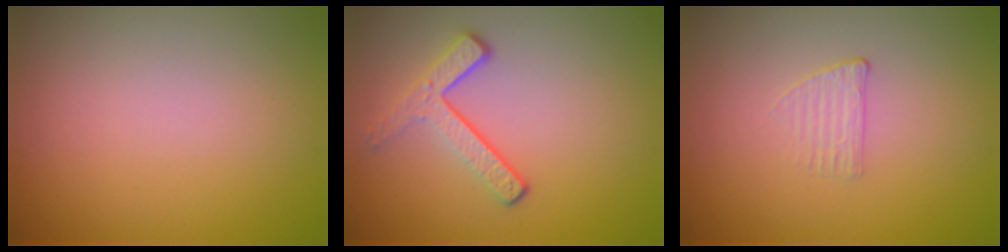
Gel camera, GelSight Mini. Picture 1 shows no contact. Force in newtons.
{"total": 3.3, "press": 2.3, "slide": 2.3}
{"total": 1.0, "press": 0.3, "slide": 1.0}